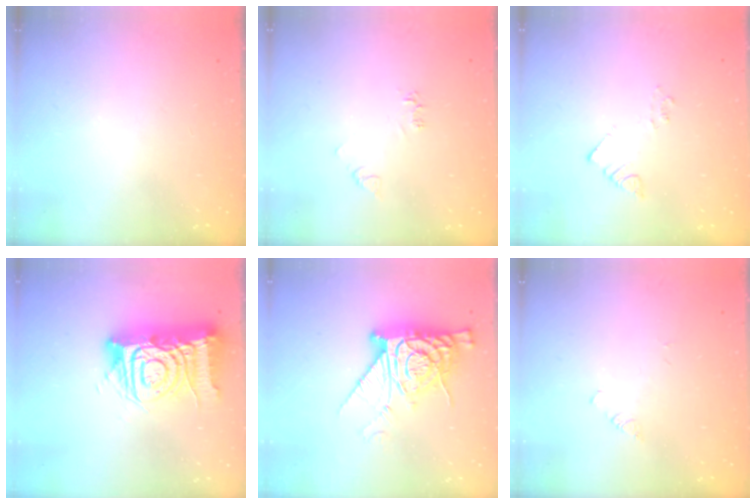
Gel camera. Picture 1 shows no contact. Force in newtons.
{"total": 4.3, "press": 4.3, "slide": 0.5}
{"total": 2.2, "press": 2.2, "slide": 0.1}
{"total": 17.8, "press": 17.7, "slide": 1.9}
{"total": 13.0, "press": 12.9, "slide": 1.0}
{"total": 1.0, "press": 0.9, "slide": 0.2}